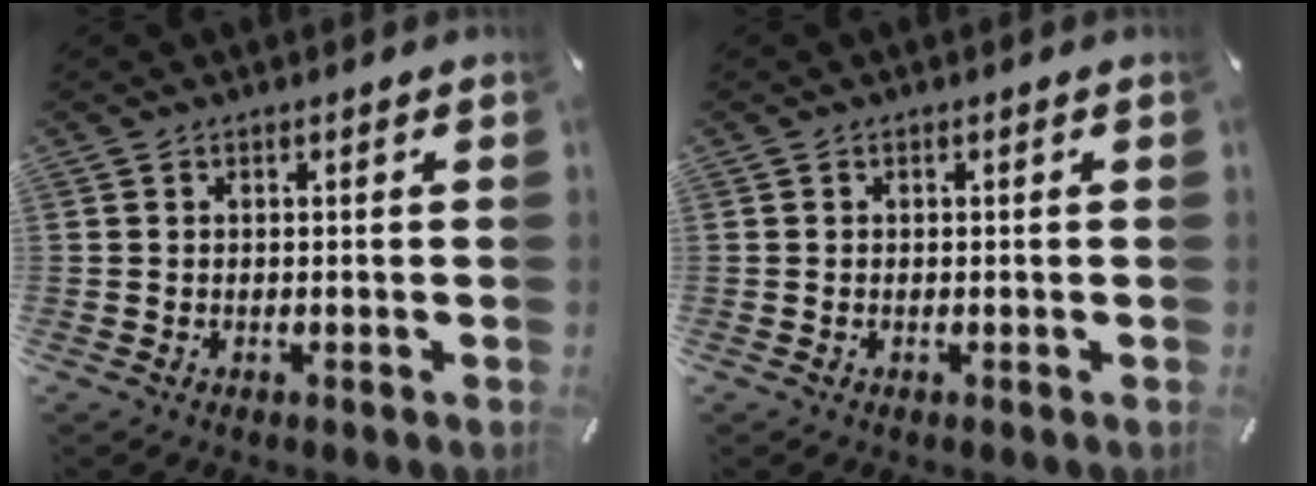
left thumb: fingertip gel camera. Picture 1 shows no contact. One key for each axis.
{"total": 0.0}